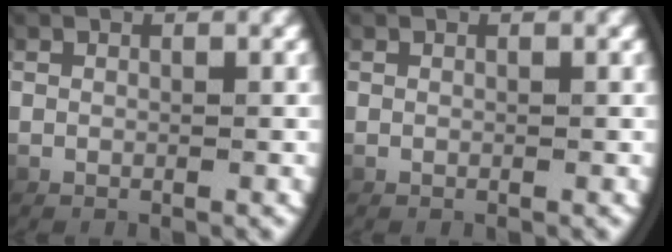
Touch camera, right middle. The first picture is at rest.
{"total": 0.0}